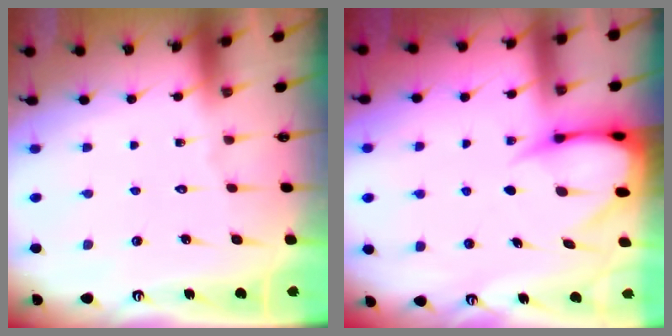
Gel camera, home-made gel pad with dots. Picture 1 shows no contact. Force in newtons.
{"total": 6.3, "press": 6.3, "slide": 0.8}